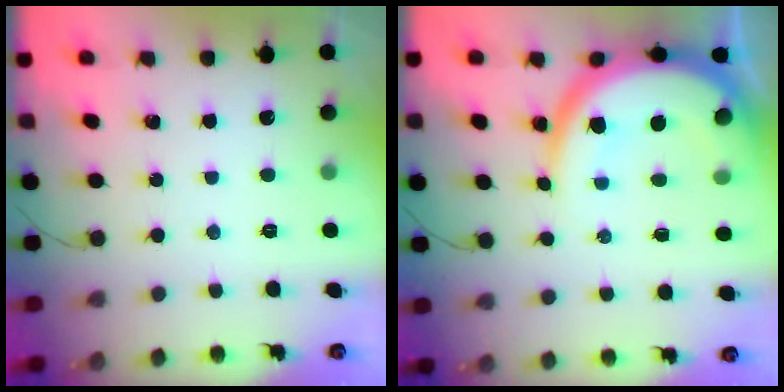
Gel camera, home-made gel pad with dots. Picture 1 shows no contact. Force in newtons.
{"total": 15.2, "press": 15.1, "slide": 1.9}